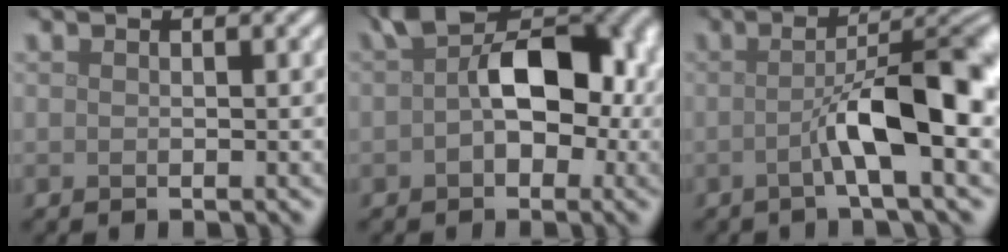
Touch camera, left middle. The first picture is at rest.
{"total": 8.9, "force": [0.9, 5.5, 6.9], "torque": [-0.096, 0.011, 0.009]}
{"total": 8.2, "force": [-1.2, 1.9, 7.9], "torque": [-0.119, 0.006, -0.021]}